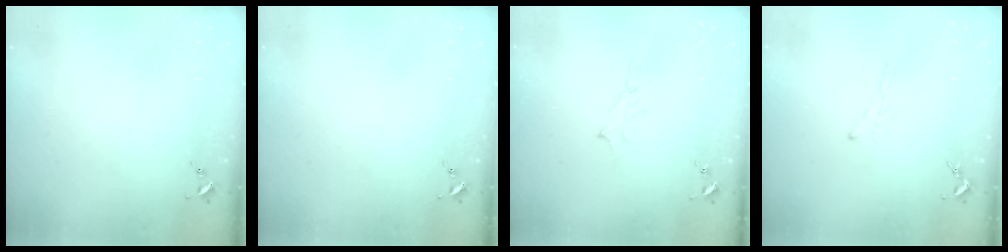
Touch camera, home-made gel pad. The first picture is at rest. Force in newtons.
{"total": 0.0}
{"total": 4.7, "press": 4.7, "slide": 0.5}
{"total": 3.2, "press": 3.2, "slide": 0.3}